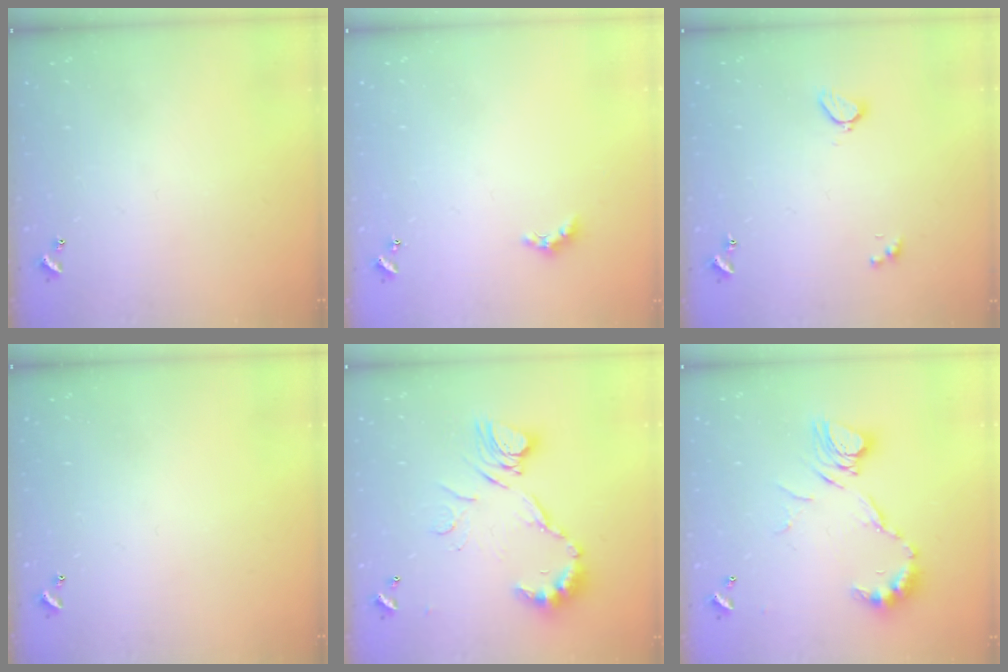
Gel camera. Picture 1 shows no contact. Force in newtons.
{"total": 1.7, "press": 1.6, "slide": 0.5}
{"total": 2.1, "press": 2.0, "slide": 0.5}
{"total": 0.0}
{"total": 13.6, "press": 13.6, "slide": 1.2}
{"total": 11.8, "press": 11.8, "slide": 1.4}